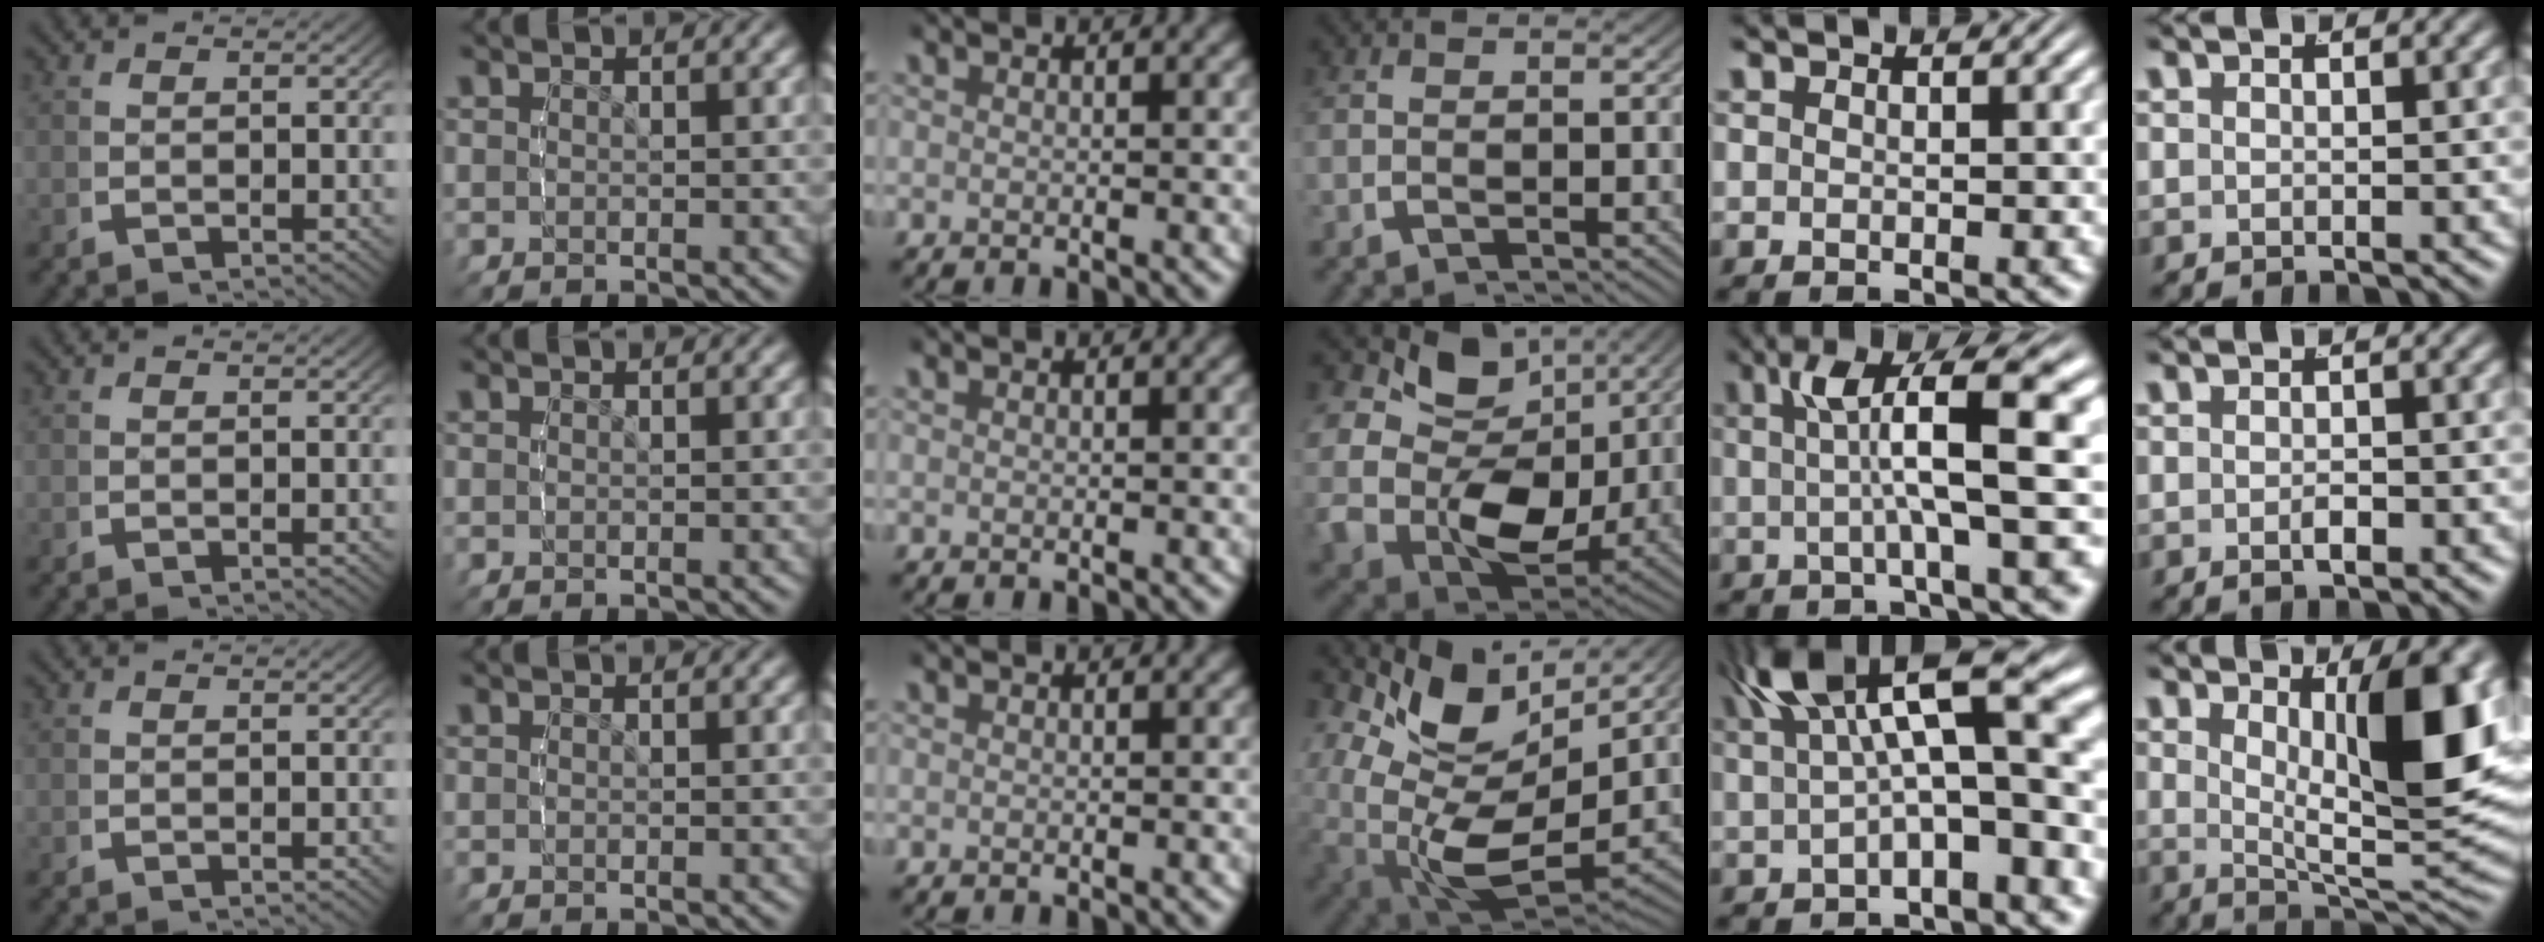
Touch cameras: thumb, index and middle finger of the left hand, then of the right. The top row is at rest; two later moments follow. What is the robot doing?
{"motion": "lift_and_place", "object": "stress ball aka squeeze ball"}